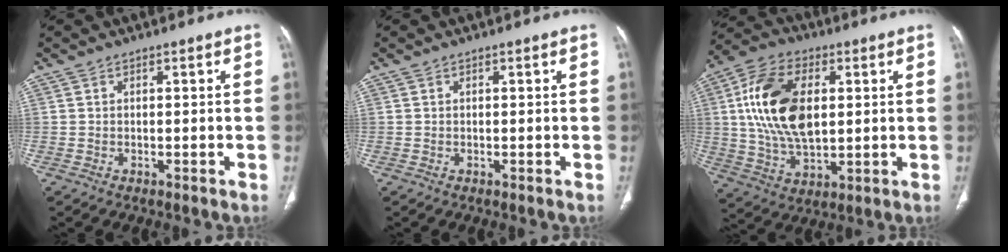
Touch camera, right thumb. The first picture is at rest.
{"total": 0.0}
{"total": 17.8, "force": [3.0, 10.3, 14.2], "torque": [-0.257, 0.001, 0.057]}